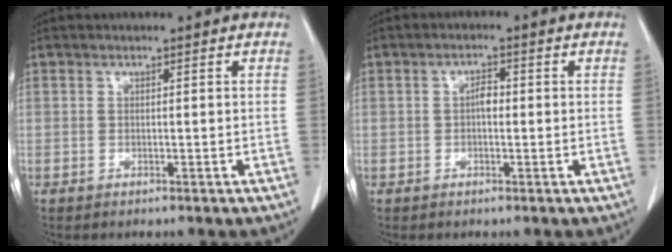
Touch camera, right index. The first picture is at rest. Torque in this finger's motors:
{"motor_torque": [0.03, 0.01, 0.00, 0.03]}